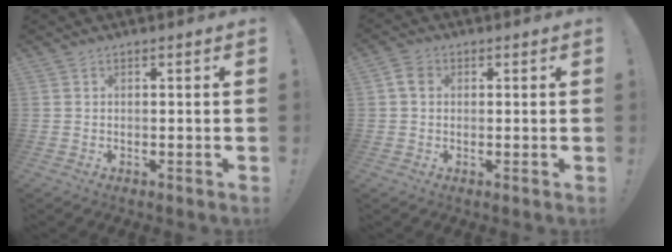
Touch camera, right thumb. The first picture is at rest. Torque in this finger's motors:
{"motor_torque": [0.01, -0.04, -0.14, -0.21, 0.01]}